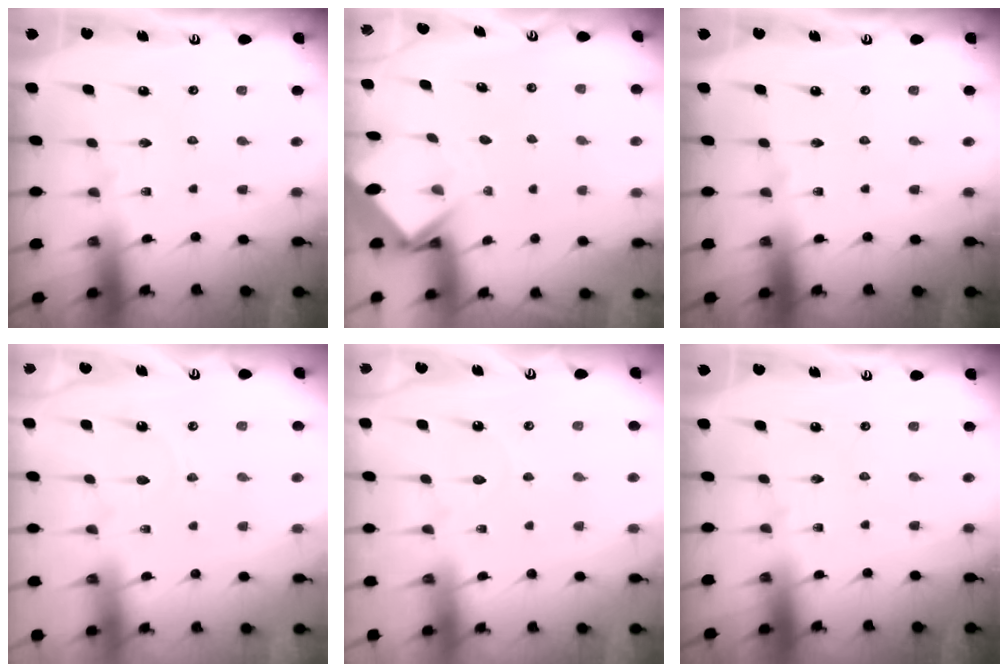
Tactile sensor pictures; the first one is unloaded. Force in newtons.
{"total": 3.7, "press": 3.7, "slide": 0.2}
{"total": 0.0}
{"total": 3.4, "press": 3.3, "slide": 0.4}
{"total": 4.2, "press": 4.2, "slide": 0.5}
{"total": 0.0}